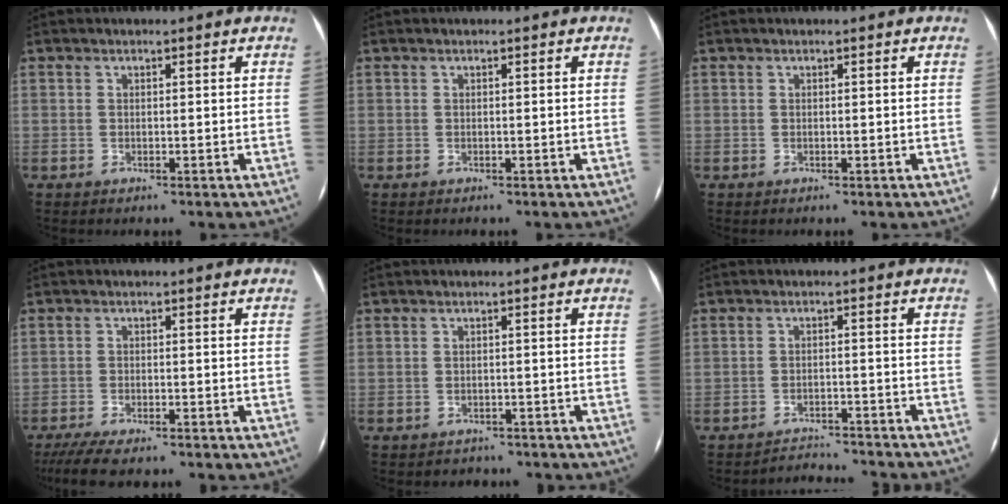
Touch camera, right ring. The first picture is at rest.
{"total": 0.0}
{"total": 0.0}
{"total": 6.7, "force": [-5.8, 0.6, 3.3], "torque": [-0.085, -0.021, -0.100]}
{"total": 3.8, "force": [-3.2, 1.9, 0.8], "torque": [-0.010, 0.003, -0.034]}
{"total": 8.2, "force": [-8.0, 0.6, 1.5], "torque": [-0.039, 0.008, -0.110]}